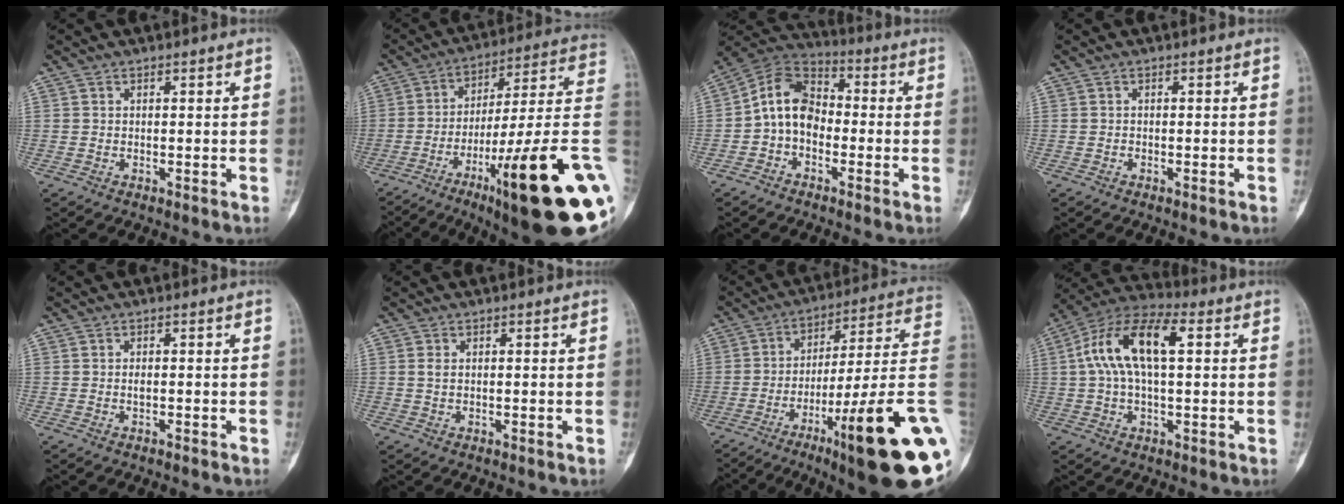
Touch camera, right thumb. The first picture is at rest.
{"total": 28.4, "force": [-9.4, 3.5, 26.5], "torque": [-0.330, 0.043, -0.143]}
{"total": 10.3, "force": [-1.7, 7.6, 6.7], "torque": [-0.099, 0.038, -0.049]}
{"total": 0.5, "force": [-0.4, 0.3, 0.2], "torque": [-0.002, 0.001, -0.008]}
{"total": 0.7, "force": [-0.3, 0.2, 0.6], "torque": [-0.013, 0.000, -0.007]}
{"total": 1.3, "force": [0.2, 0.8, 1.0], "torque": [-0.021, 0.001, 0.007]}
{"total": 25.7, "force": [-8.5, 2.6, 24.1], "torque": [-0.298, 0.035, -0.126]}
{"total": 14.3, "force": [2.8, 6.6, 12.3], "torque": [-0.241, 0.036, 0.046]}